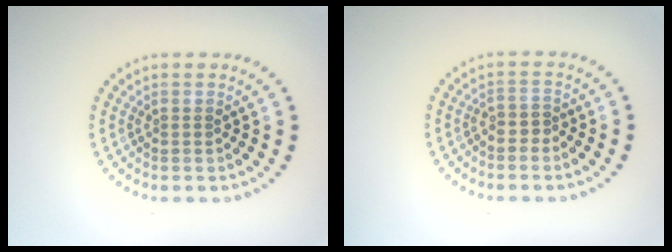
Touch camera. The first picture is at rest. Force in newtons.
{"total": 0.9, "press": 0.7, "slide": 0.7}